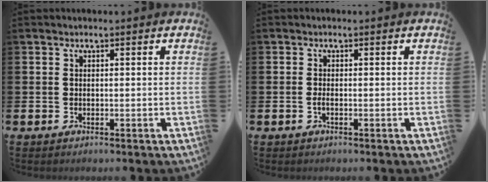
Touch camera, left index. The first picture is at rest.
{"total": 0.8, "force": [-0.4, 0.2, 0.7], "torque": [-0.020, 0.001, -0.006]}